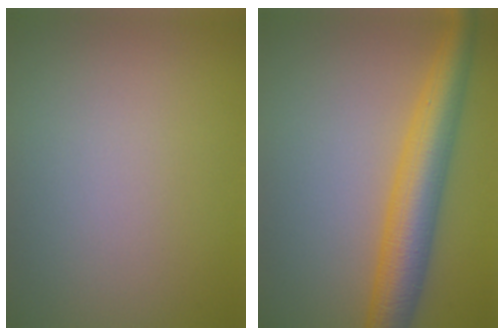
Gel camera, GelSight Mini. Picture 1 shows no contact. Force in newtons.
{"total": 6.7, "press": 6.7, "slide": 0.1}